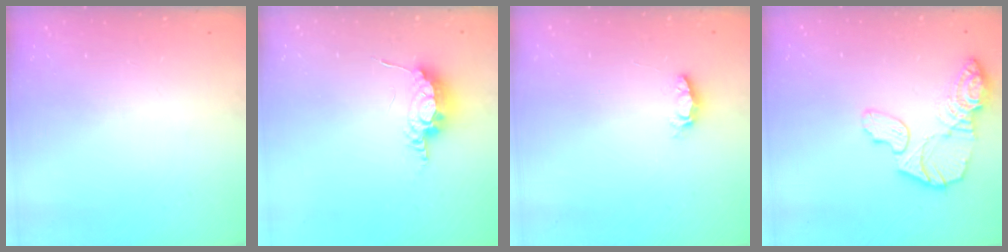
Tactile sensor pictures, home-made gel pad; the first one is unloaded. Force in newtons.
{"total": 13.2, "press": 9.3, "slide": 9.4}
{"total": 3.4, "press": 3.4, "slide": 0.5}
{"total": 13.6, "press": 13.5, "slide": 1.1}